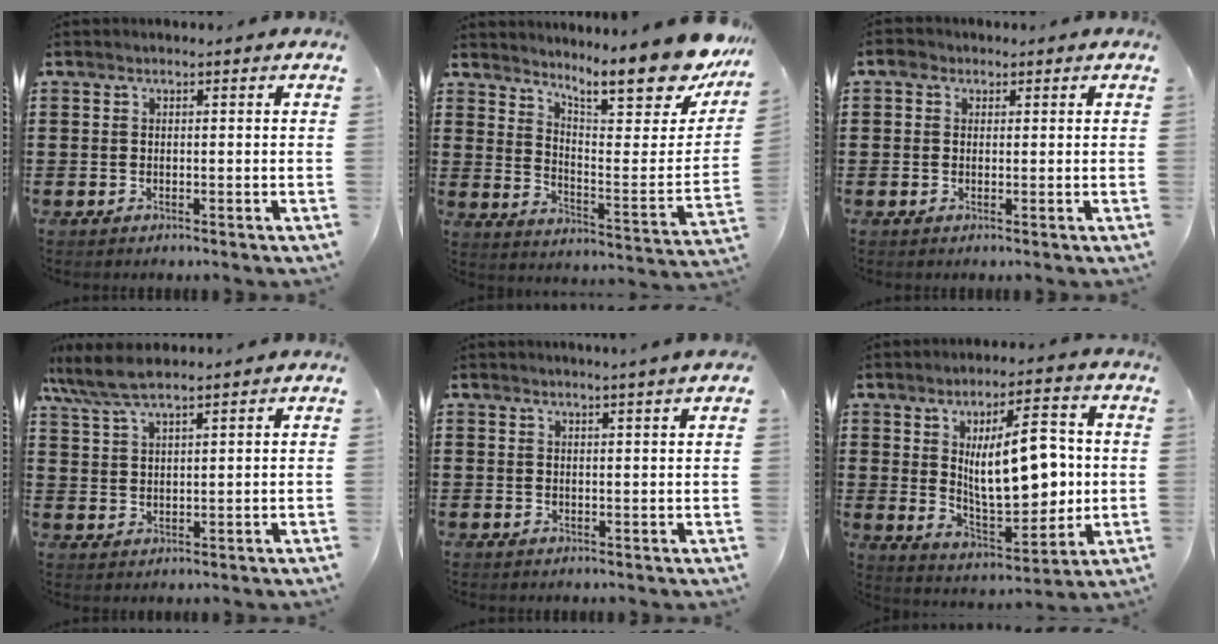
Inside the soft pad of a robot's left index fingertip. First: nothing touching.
{"total": 12.5, "force": [10.5, 1.4, 6.7], "torque": [-0.110, -0.079, 0.172]}
{"total": 1.9, "force": [0.8, 1.5, 0.7], "torque": [-0.019, 0.010, 0.014]}
{"total": 5.7, "force": [4.8, 0.9, 3.1], "torque": [-0.072, -0.007, 0.087]}
{"total": 2.2, "force": [1.9, -0.4, 1.0], "torque": [-0.023, -0.001, 0.035]}
{"total": 13.7, "force": [1.8, 6.4, 12.0], "torque": [-0.193, -0.006, 0.029]}